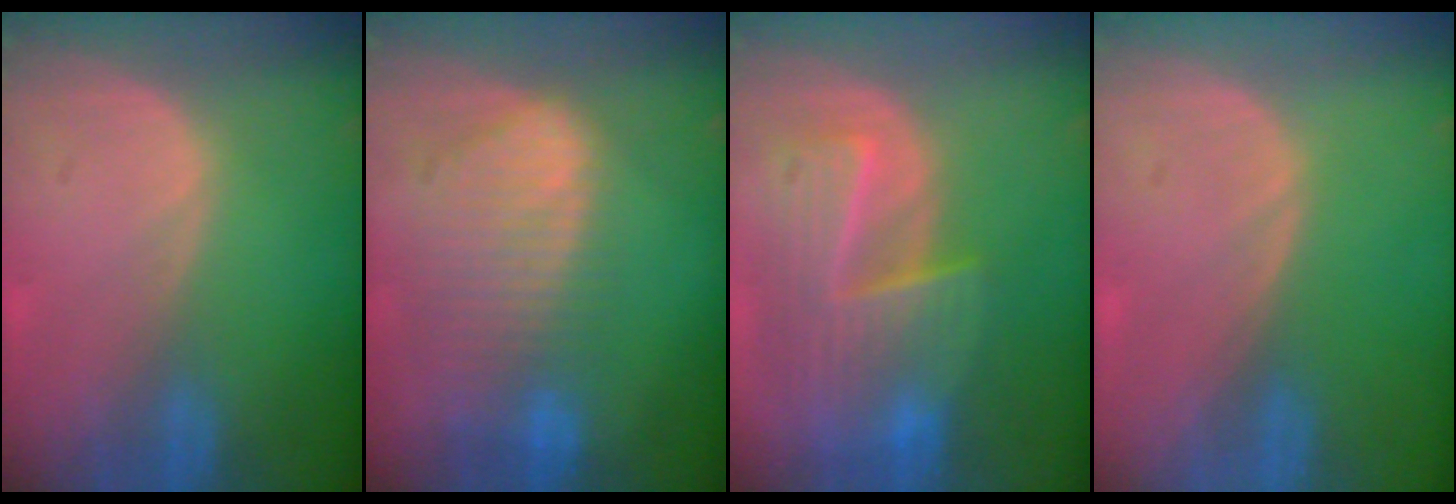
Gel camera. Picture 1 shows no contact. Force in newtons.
{"total": 10.1, "press": 8.5, "slide": 5.4}
{"total": 9.9, "press": 8.6, "slide": 5.0}
{"total": 0.0}